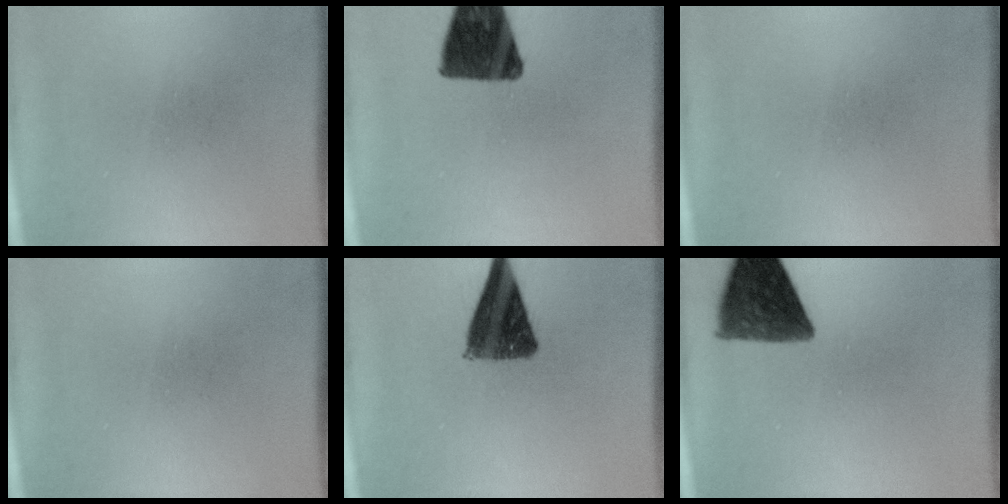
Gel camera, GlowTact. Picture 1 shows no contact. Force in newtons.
{"total": 12.7}
{"total": 0.0}
{"total": 0.0}
{"total": 10.7}
{"total": 11.0}